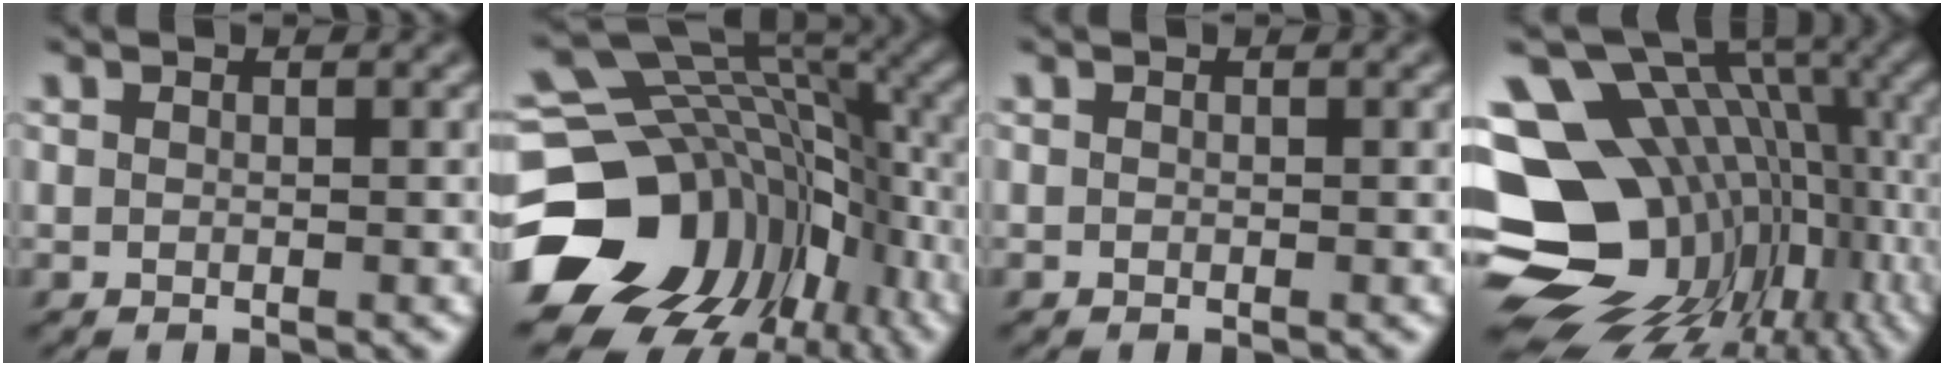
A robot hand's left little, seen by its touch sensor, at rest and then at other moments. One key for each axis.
{"total": 18.1, "fx": -4.8, "fy": 14.6, "fz": 9.6, "tx": -0.196, "ty": -0.023, "tz": -0.052}
{"total": 0.0}
{"total": 17.8, "fx": -3.6, "fy": 13.0, "fz": 11.6, "tx": -0.203, "ty": -0.003, "tz": -0.025}